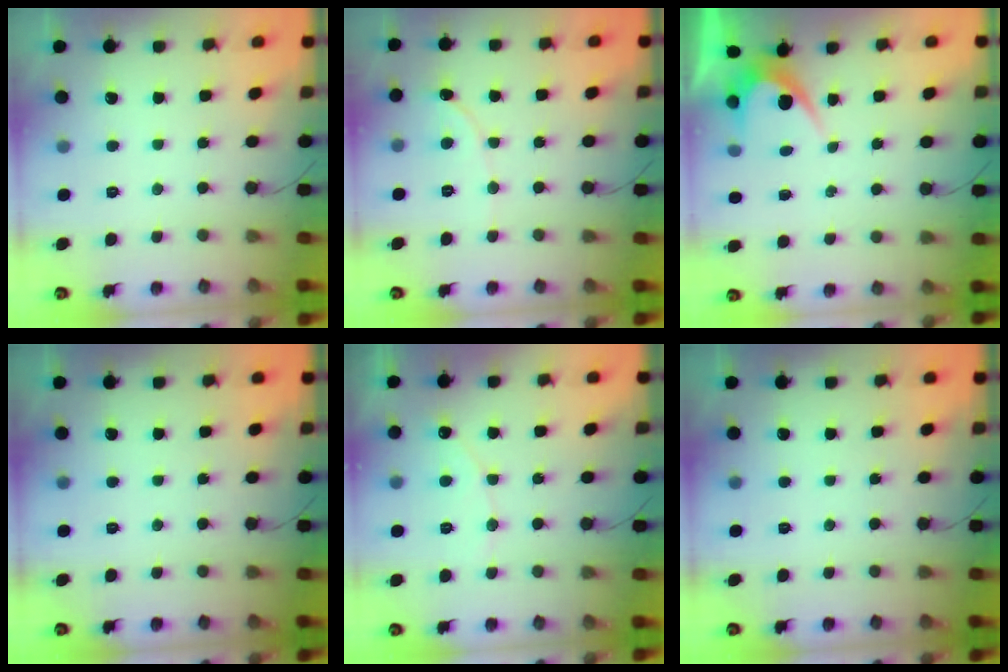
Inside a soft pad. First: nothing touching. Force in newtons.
{"total": 1.7, "press": 1.7, "slide": 0.1}
{"total": 4.0, "press": 4.0, "slide": 0.2}
{"total": 0.0}
{"total": 5.6, "press": 5.6, "slide": 0.4}
{"total": 0.0}